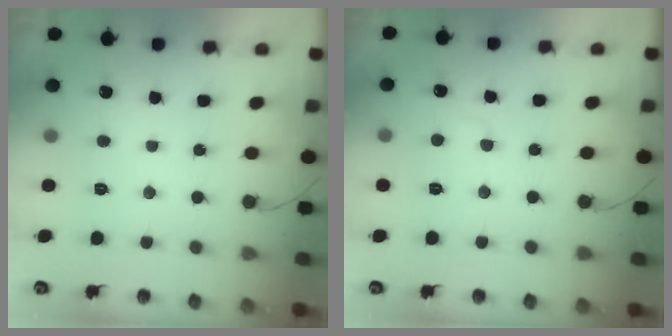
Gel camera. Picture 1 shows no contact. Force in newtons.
{"total": 2.9, "press": 2.9, "slide": 0.2}